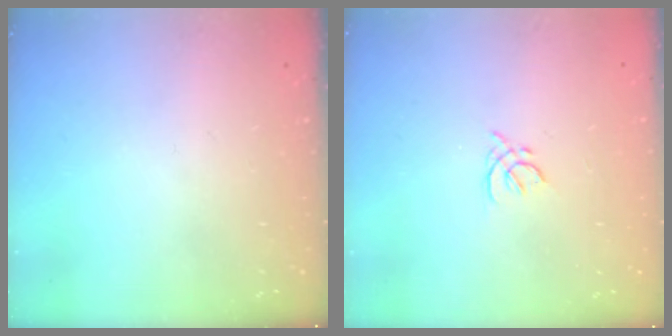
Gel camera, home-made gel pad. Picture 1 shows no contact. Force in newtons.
{"total": 2.0, "press": 2.0, "slide": 0.6}